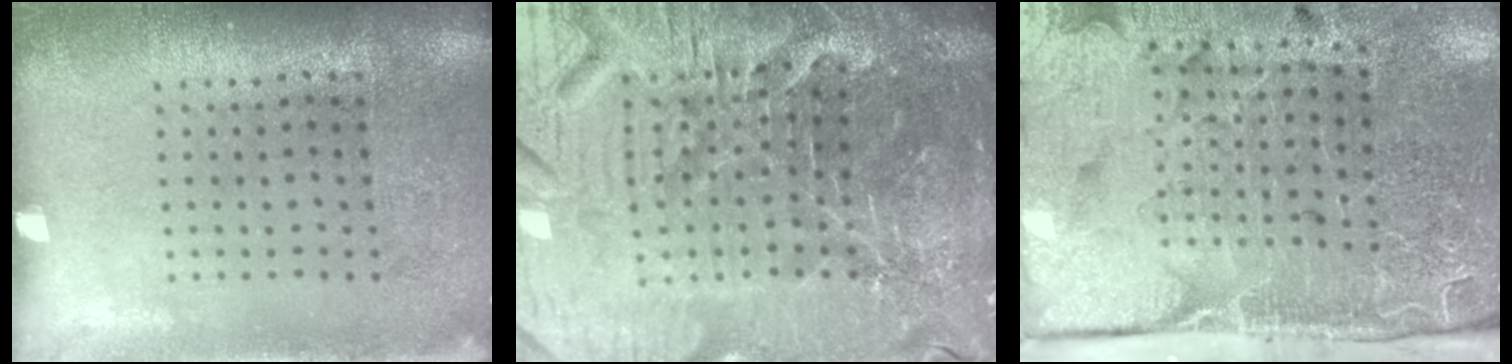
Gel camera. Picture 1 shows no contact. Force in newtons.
{"total": 6.5, "press": 6.0, "slide": 2.6}
{"total": 5.1, "press": 4.0, "slide": 3.1}